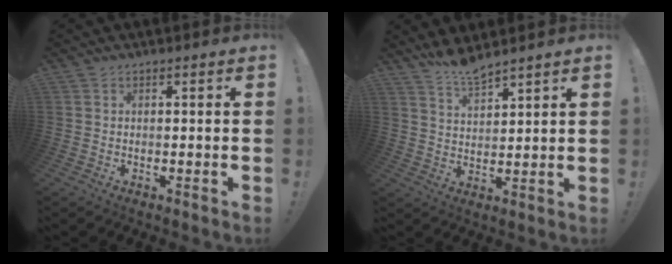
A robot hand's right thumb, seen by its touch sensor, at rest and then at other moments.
{"total": 6.4, "force": [6.0, 0.6, 2.3], "torque": [-0.048, -0.038, 0.107]}